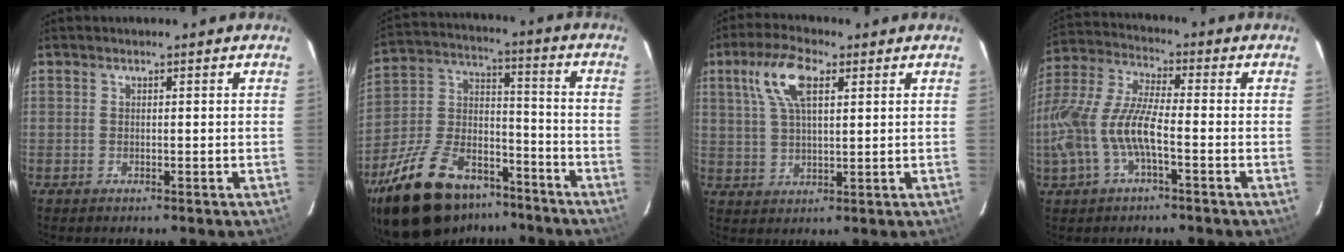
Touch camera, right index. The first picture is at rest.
{"total": 23.8, "force": [-16.3, 11.9, 12.7], "torque": [-0.269, 0.016, -0.260]}
{"total": 9.3, "force": [3.9, 3.6, 7.6], "torque": [-0.153, 0.019, 0.074]}
{"total": 14.6, "force": [-4.1, 4.9, 13.1], "torque": [-0.281, 0.000, -0.080]}